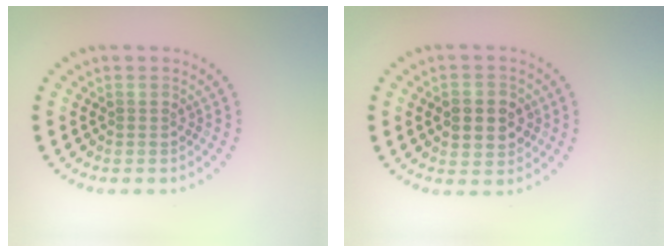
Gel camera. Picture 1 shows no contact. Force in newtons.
{"total": 3.6, "press": 3.6, "slide": 0.4}